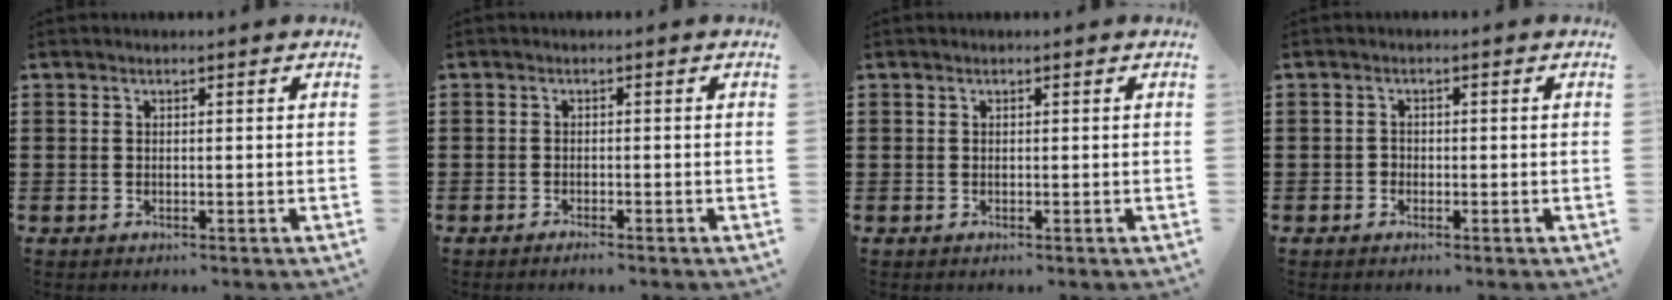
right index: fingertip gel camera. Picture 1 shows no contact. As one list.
[{"total": 1.0, "force": [-1.0, -0.1, 0.3], "torque": [-0.007, -0.003, -0.018]}, {"total": 0.0}, {"total": 1.0, "force": [-0.6, 0.8, 0.2], "torque": [-0.006, 0.001, -0.014]}]